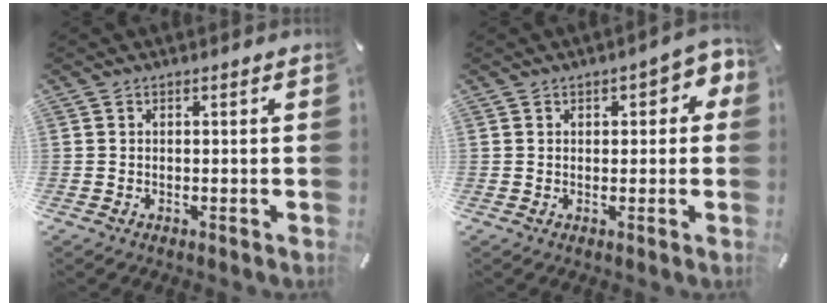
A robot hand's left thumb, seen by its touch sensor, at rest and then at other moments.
{"total": 4.4, "force": [1.2, 2.6, 3.4], "torque": [-0.036, -0.001, 0.011]}